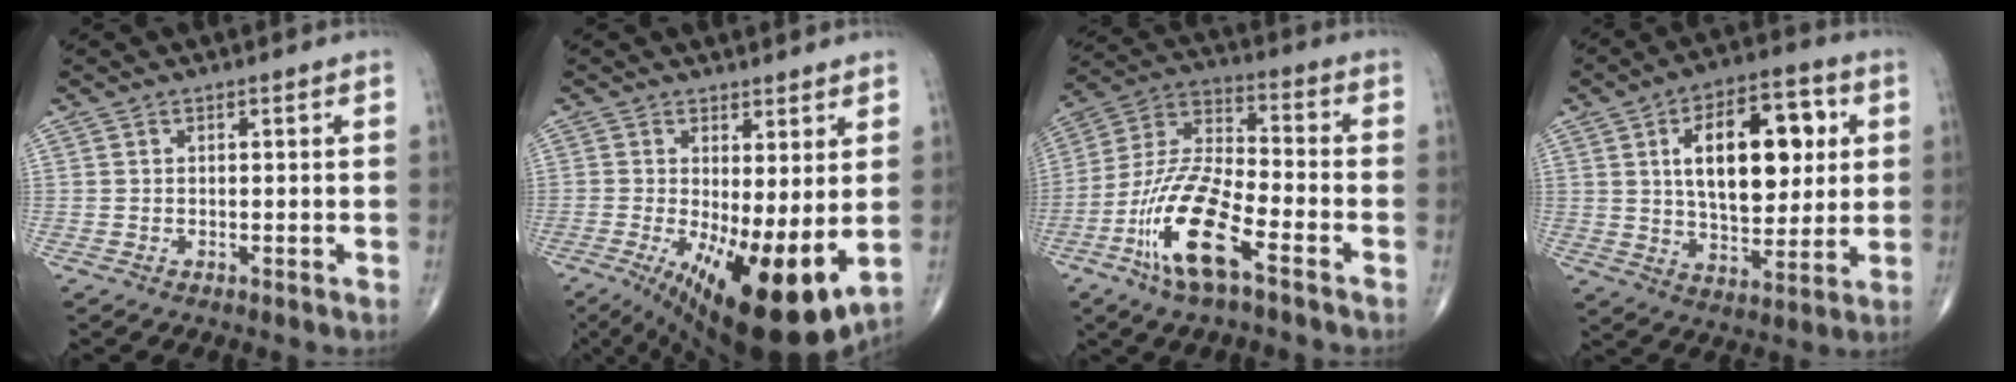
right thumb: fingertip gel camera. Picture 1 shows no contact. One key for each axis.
{"total": 15.5, "fx": -2.2, "fy": 5.1, "fz": 14.5, "tx": -0.231, "ty": -0.031, "tz": -0.014}
{"total": 16.1, "fx": -7.9, "fy": 4.8, "fz": 13.2, "tx": -0.277, "ty": 0.040, "tz": -0.152}
{"total": 19.2, "fx": 4.4, "fy": 10.1, "fz": 15.8, "tx": -0.207, "ty": -0.002, "tz": 0.070}